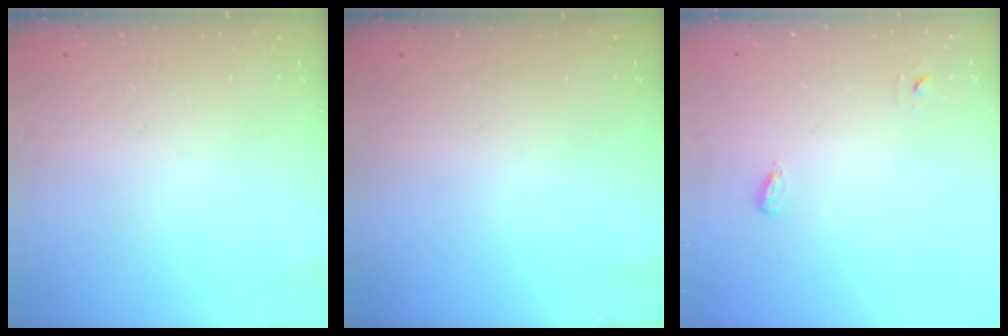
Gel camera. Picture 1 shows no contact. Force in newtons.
{"total": 0.0}
{"total": 3.2, "press": 2.9, "slide": 1.4}